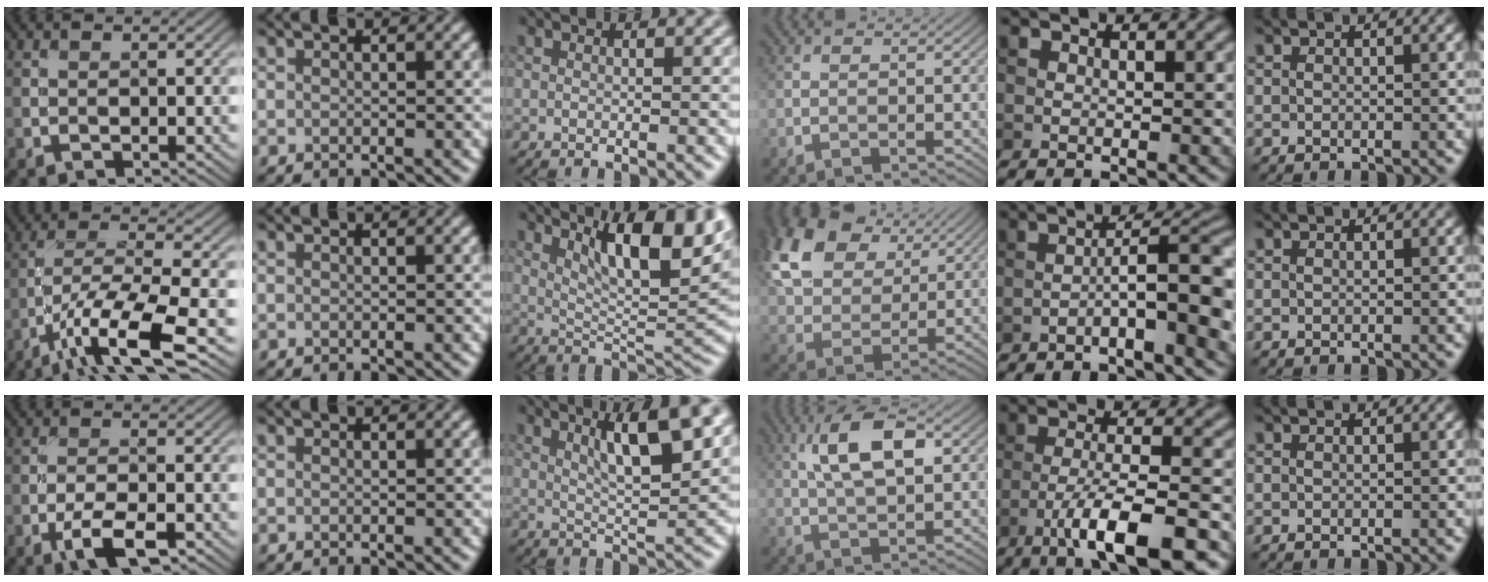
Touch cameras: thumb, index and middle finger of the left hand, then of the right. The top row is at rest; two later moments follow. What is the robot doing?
{"motion": "unscrew", "object": "medicine bottle"}